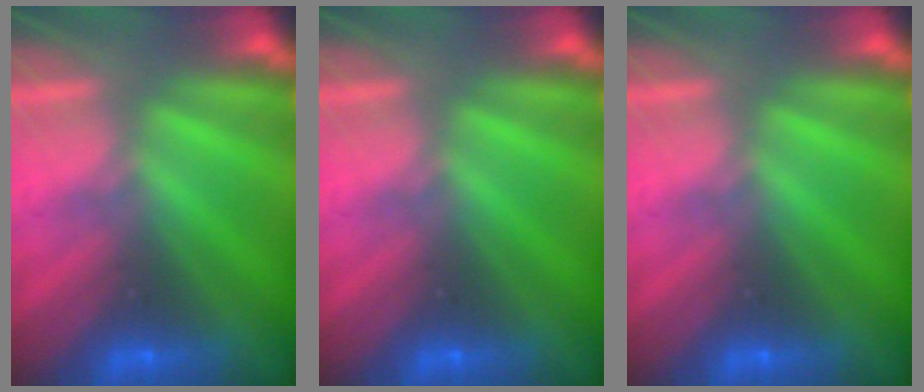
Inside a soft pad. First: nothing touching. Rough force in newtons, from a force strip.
{"total": 0.0}
{"total": 0.0}